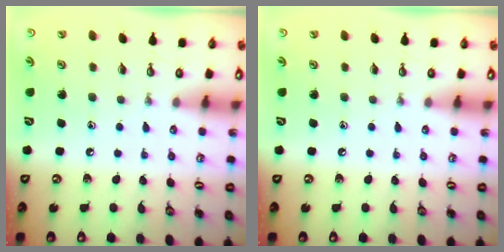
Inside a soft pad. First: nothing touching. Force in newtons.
{"total": 0.0}